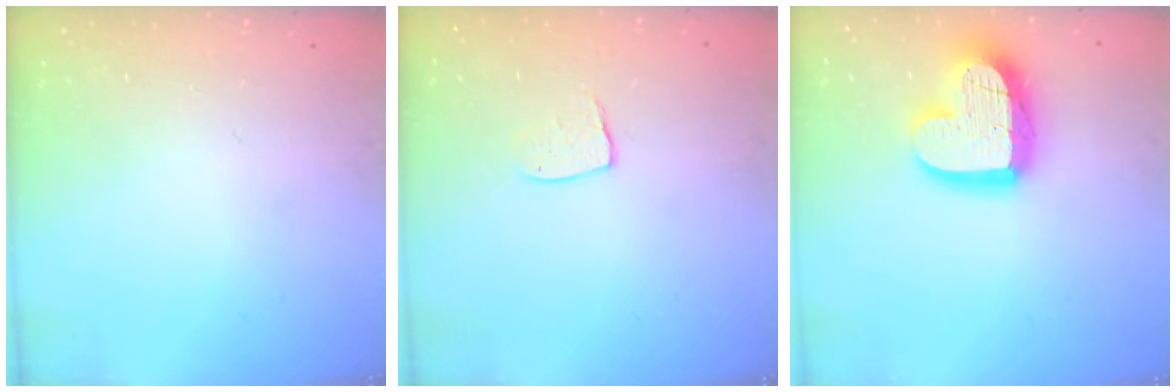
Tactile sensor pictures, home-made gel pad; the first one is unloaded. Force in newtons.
{"total": 6.6, "press": 6.6, "slide": 0.4}
{"total": 16.9, "press": 16.9, "slide": 1.4}